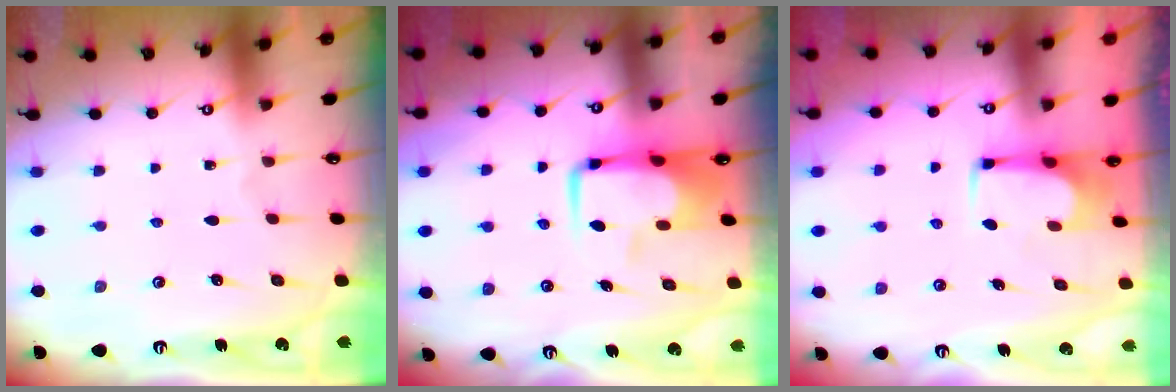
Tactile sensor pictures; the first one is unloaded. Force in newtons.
{"total": 7.7, "press": 7.5, "slide": 1.4}
{"total": 3.6, "press": 3.6, "slide": 0.2}